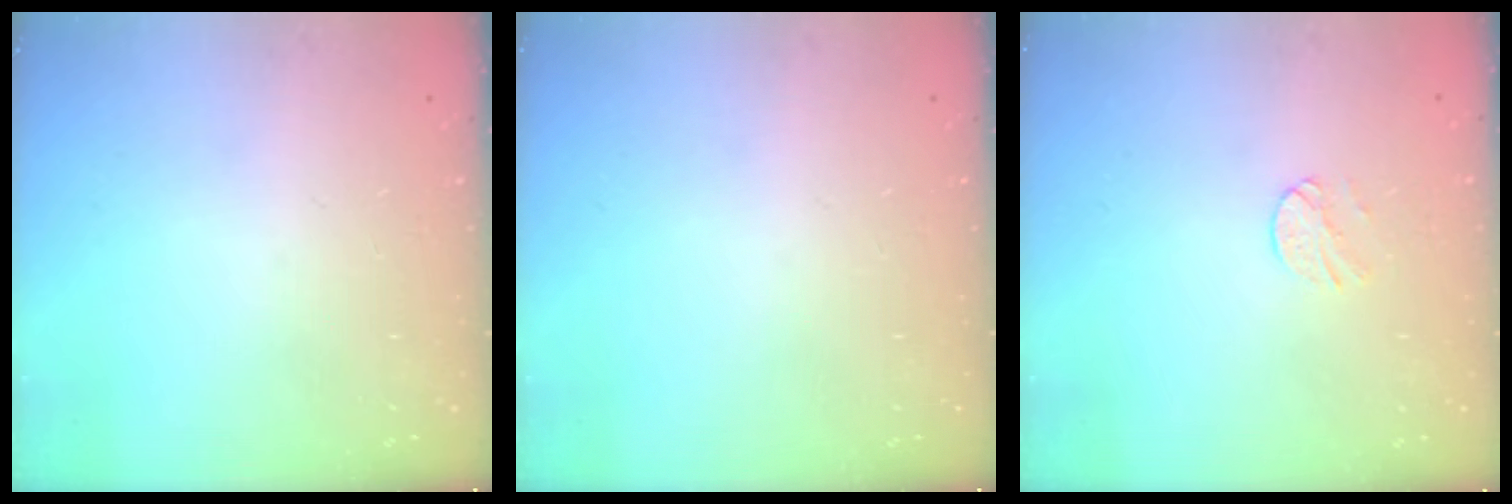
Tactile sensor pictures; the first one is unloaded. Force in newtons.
{"total": 0.0}
{"total": 5.8, "press": 5.8, "slide": 0.4}